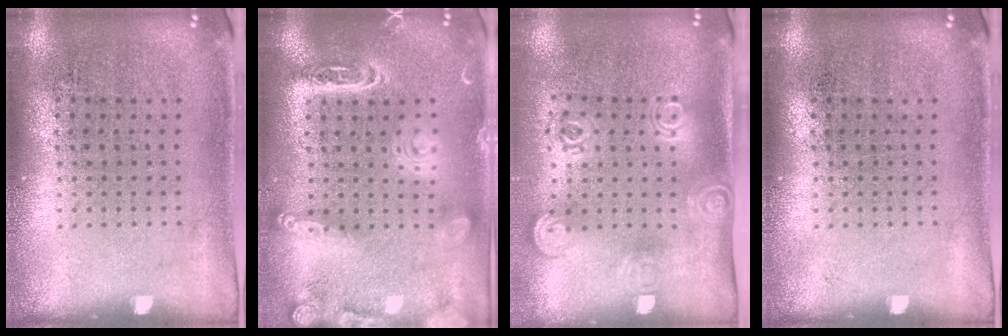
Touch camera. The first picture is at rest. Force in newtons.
{"total": 2.1, "press": 2.1, "slide": 0.1}
{"total": 1.8, "press": 1.3, "slide": 1.2}
{"total": 0.0}